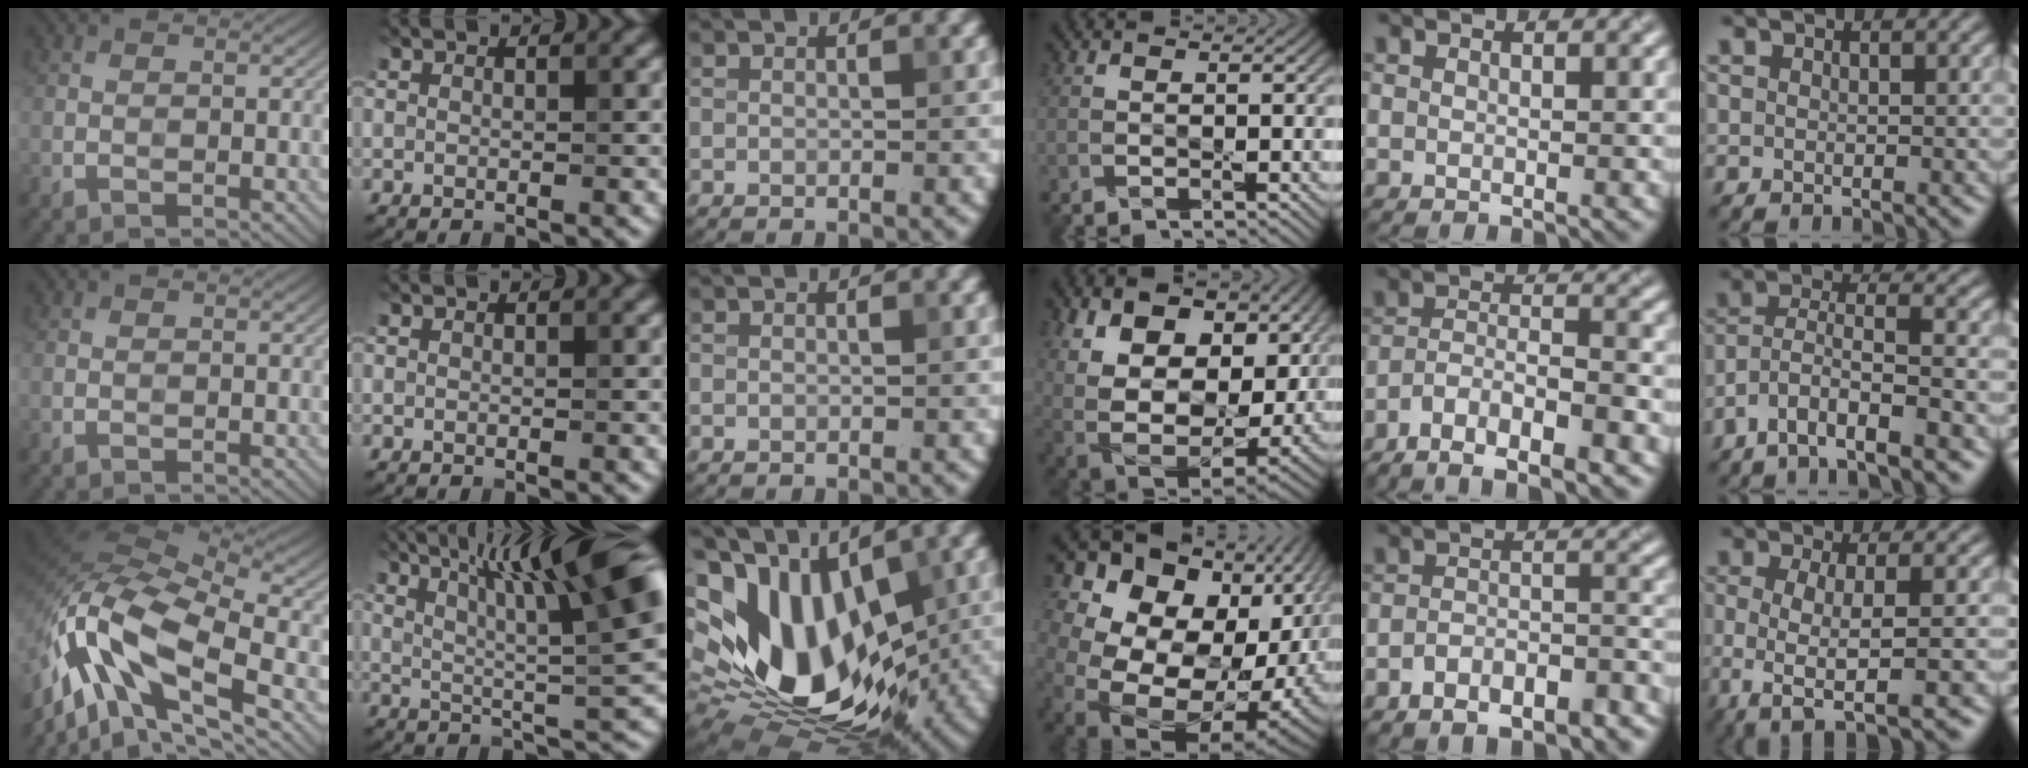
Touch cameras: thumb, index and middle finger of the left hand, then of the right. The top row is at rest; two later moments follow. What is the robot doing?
{"motion": "wipe", "object": "glasses"}